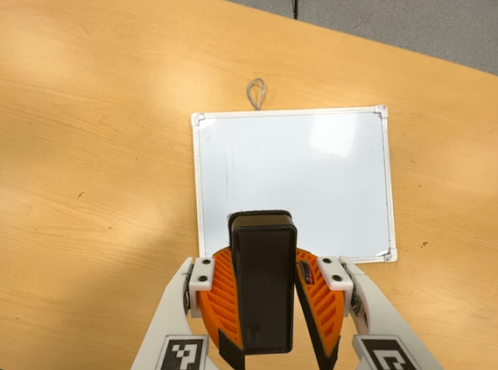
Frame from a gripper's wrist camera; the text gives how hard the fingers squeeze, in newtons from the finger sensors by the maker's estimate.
{"total": 9.4, "left": 9.6, "right": 9.2}